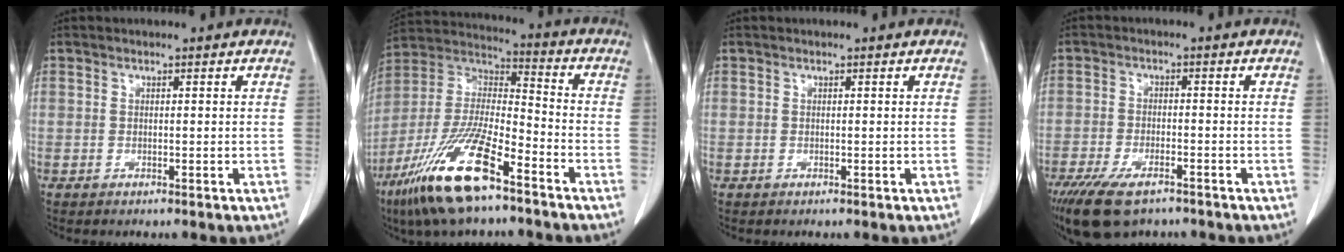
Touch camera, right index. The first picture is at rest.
{"total": 17.7, "force": [-10.9, 4.1, 13.3], "torque": [-0.285, -0.018, -0.205]}
{"total": 0.0}
{"total": 10.0, "force": [-7.2, 3.5, 5.9], "torque": [-0.103, -0.016, -0.119]}